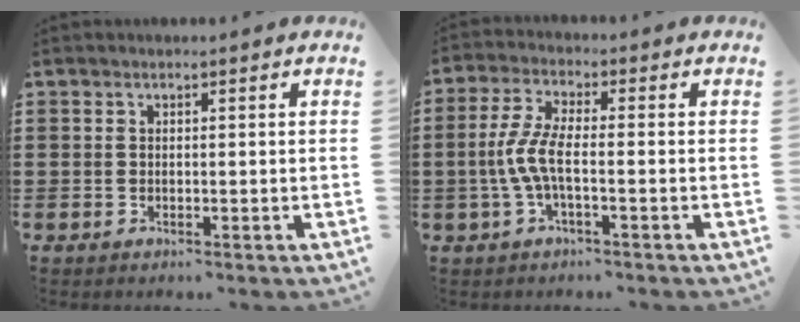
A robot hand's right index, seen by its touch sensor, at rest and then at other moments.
{"total": 6.0, "force": [-1.5, 1.6, 5.6], "torque": [-0.141, -0.013, -0.040]}